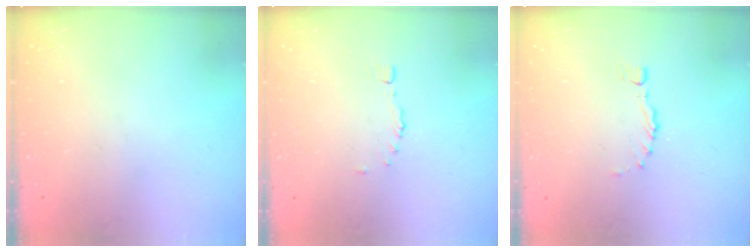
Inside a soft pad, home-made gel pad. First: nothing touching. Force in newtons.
{"total": 1.7, "press": 1.5, "slide": 0.7}
{"total": 0.0}